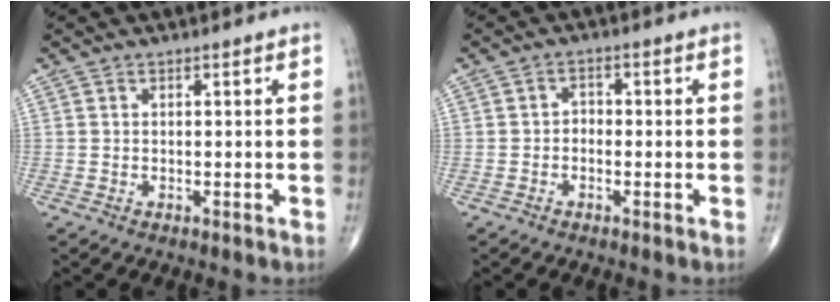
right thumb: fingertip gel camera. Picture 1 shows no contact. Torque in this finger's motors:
{"motor_torque": [-0.43, -0.03, 0.16, 0.01, 0.06]}